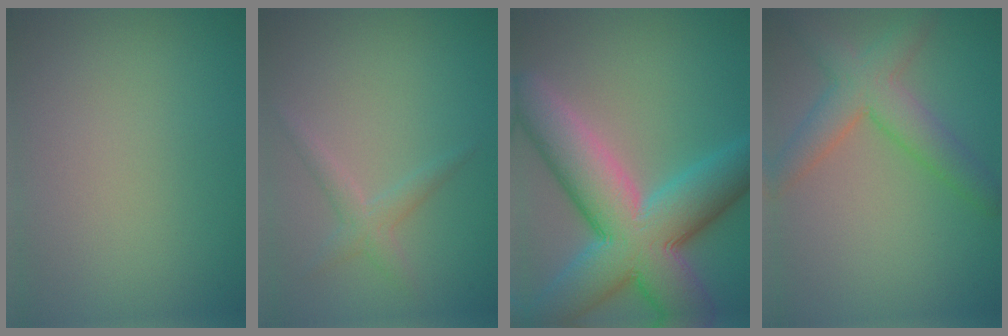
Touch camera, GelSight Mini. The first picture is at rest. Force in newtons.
{"total": 1.7, "press": 1.7, "slide": 0.1}
{"total": 12.9, "press": 12.8, "slide": 0.7}
{"total": 4.8, "press": 4.8, "slide": 0.2}